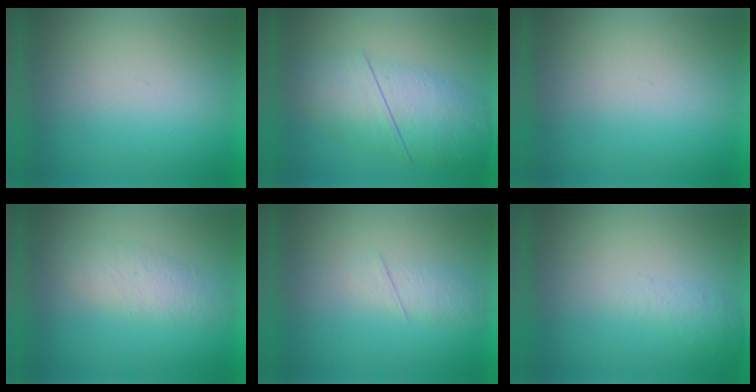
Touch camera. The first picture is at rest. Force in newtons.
{"total": 4.6}
{"total": 0.0}
{"total": 1.8}
{"total": 2.1}
{"total": 1.0}